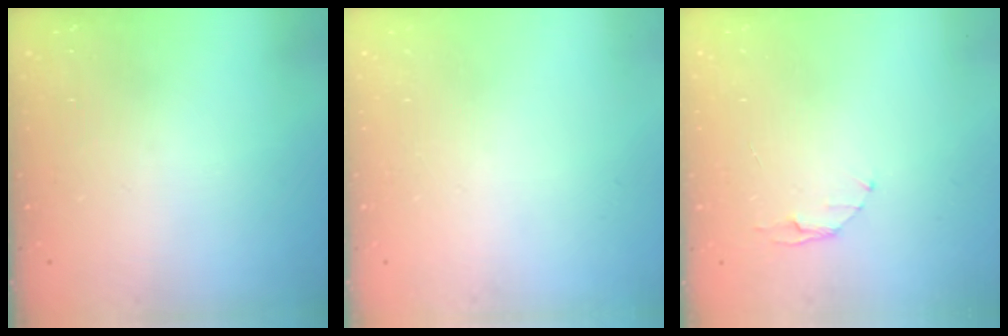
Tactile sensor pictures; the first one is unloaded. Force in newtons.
{"total": 0.0}
{"total": 3.2, "press": 3.2, "slide": 0.4}